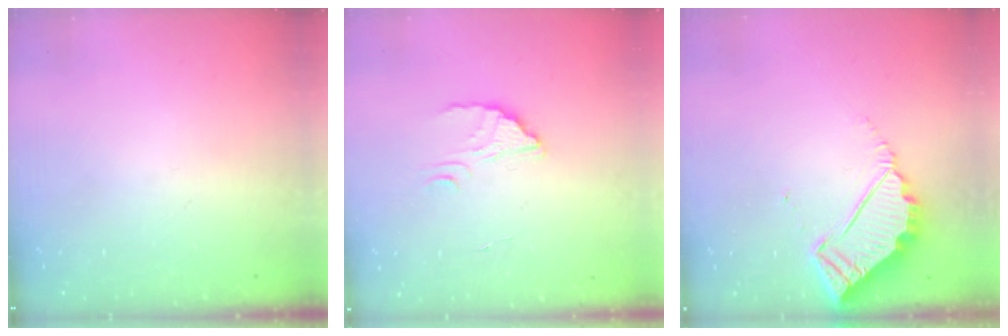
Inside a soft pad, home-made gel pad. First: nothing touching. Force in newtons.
{"total": 2.4, "press": 2.4, "slide": 0.1}
{"total": 6.0, "press": 6.0, "slide": 0.3}